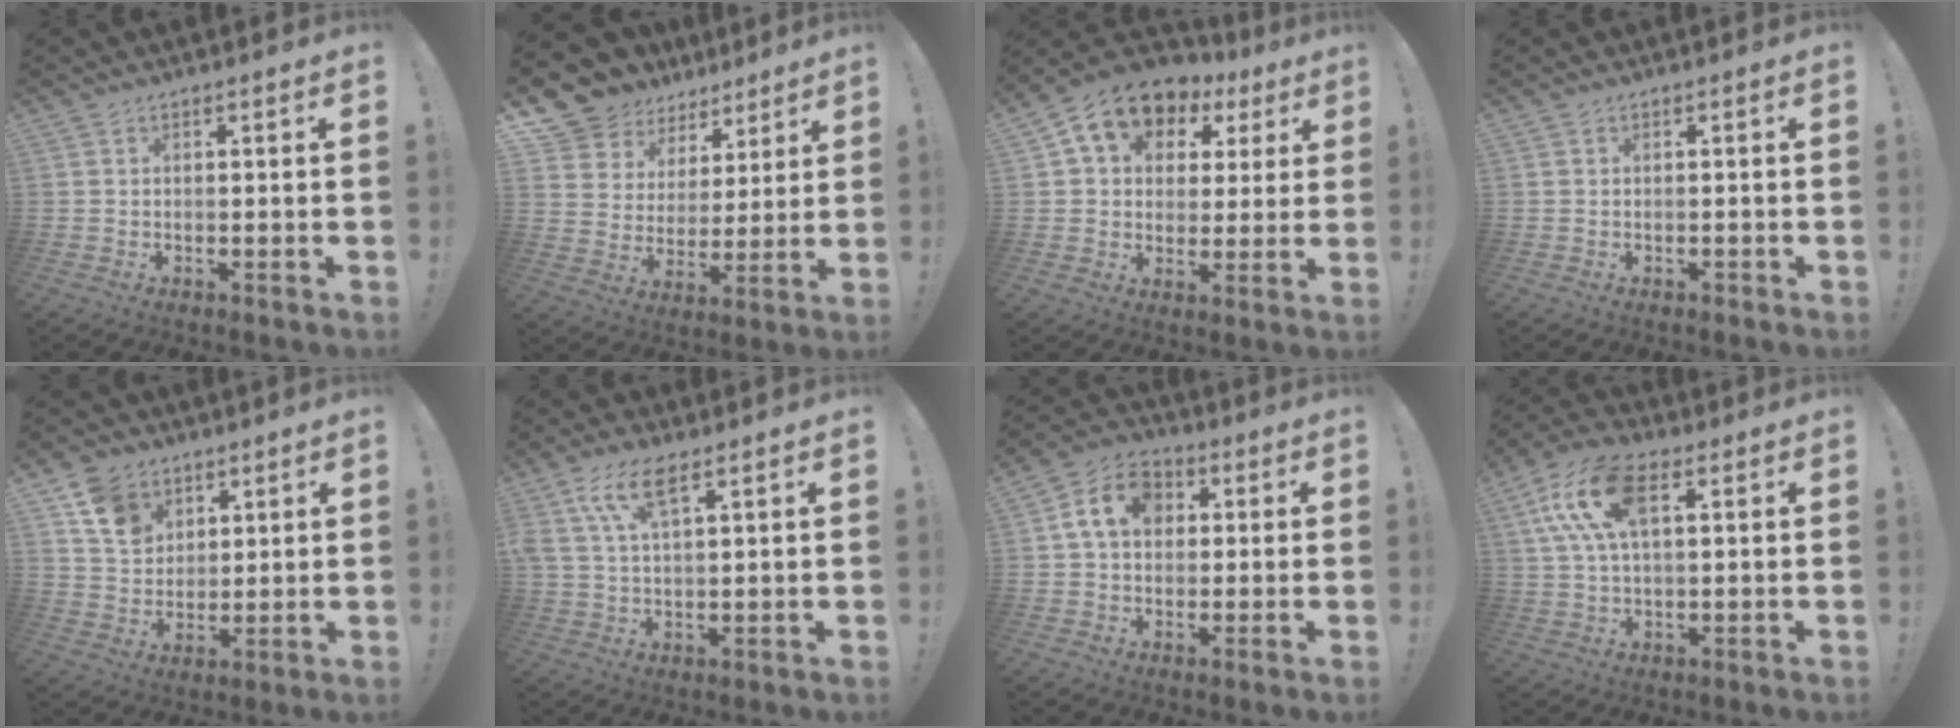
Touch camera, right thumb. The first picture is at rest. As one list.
[{"total": 9.8, "force": [6.8, 6.9, 1.5], "torque": [-0.031, -0.064, 0.137]}, {"total": 12.4, "force": [6.2, 8.9, 6.1], "torque": [-0.100, -0.030, 0.116]}, {"total": 0.7, "force": [-0.6, 0.2, 0.2], "torque": [-0.006, 0.002, -0.010]}, {"total": 10.6, "force": [6.1, 7.7, 4.0], "torque": [-0.056, -0.030, 0.120]}, {"total": 9.5, "force": [5.1, 3.4, 7.2], "torque": [-0.157, -0.005, 0.098]}, {"total": 11.6, "force": [2.9, 8.8, 7.0], "torque": [-0.110, 0.011, 0.060]}, {"total": 14.7, "force": [5.0, 7.4, 11.7], "torque": [-0.237, 0.000, 0.092]}]